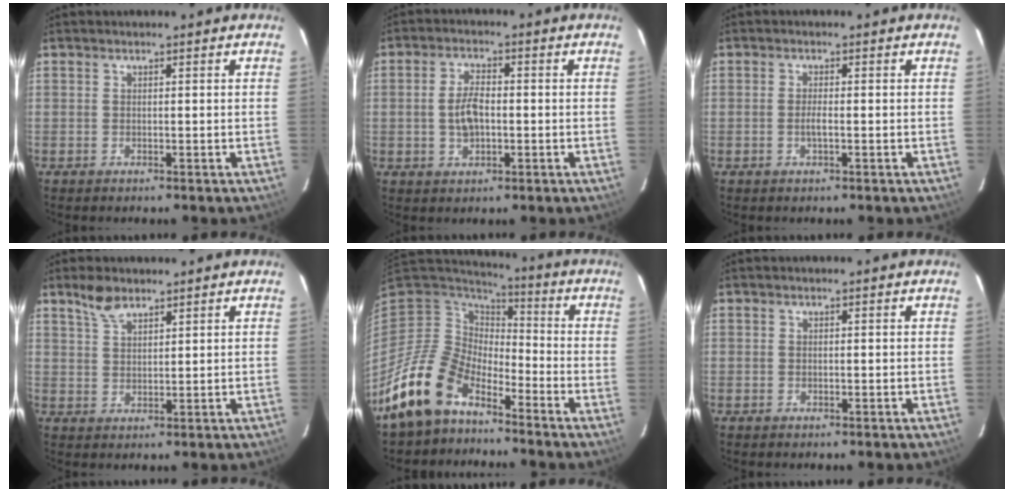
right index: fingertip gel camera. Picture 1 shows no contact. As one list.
[{"total": 5.9, "force": [-0.5, 3.3, 4.9], "torque": [-0.096, 0.005, -0.004]}, {"total": 1.9, "force": [-0.4, 0.4, 1.9], "torque": [-0.037, 0.000, -0.009]}, {"total": 4.5, "force": [3.5, 1.8, 2.2], "torque": [-0.042, 0.007, 0.068]}, {"total": 14.3, "force": [-10.5, 7.5, 6.2], "torque": [-0.141, 0.002, -0.197]}, {"total": 0.6, "force": [0.1, 0.3, 0.5], "torque": [-0.010, 0.001, 0.002]}]